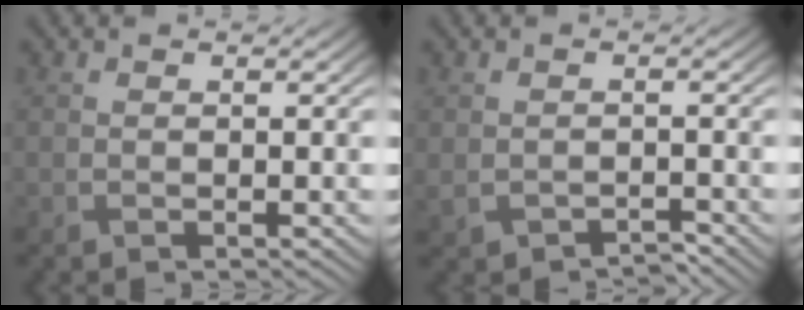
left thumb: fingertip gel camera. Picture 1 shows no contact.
{"total": 2.1, "force": [-1.6, 0.9, 0.9], "torque": [-0.019, -0.006, -0.028]}